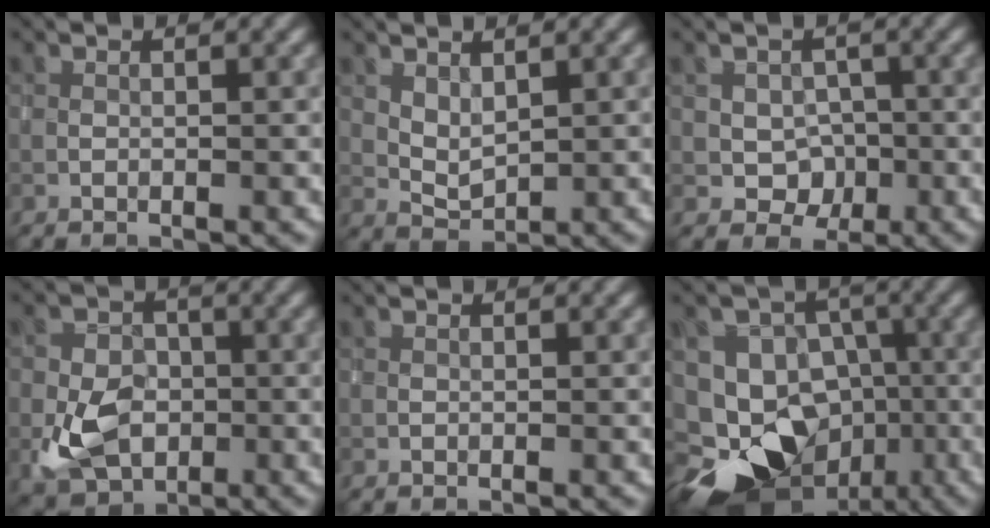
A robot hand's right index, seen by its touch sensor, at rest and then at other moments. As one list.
[{"total": 1.8, "force": [1.2, 0.9, 1.0], "torque": [-0.022, -0.005, 0.030]}, {"total": 2.7, "force": [-0.2, 2.4, 1.2], "torque": [-0.010, -0.003, -0.004]}, {"total": 5.5, "force": [-1.3, 4.2, 3.3], "torque": [-0.067, -0.007, -0.027]}, {"total": 0.0}, {"total": 13.6, "force": [-6.3, 11.2, 4.5], "torque": [-0.072, -0.027, -0.117]}]